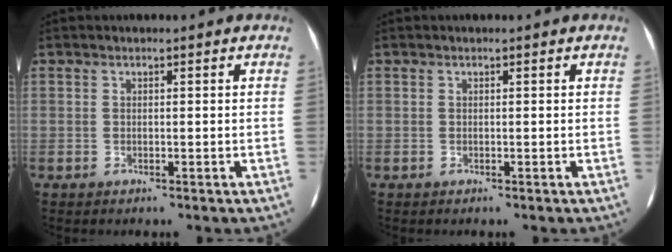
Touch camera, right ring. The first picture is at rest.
{"total": 0.0}